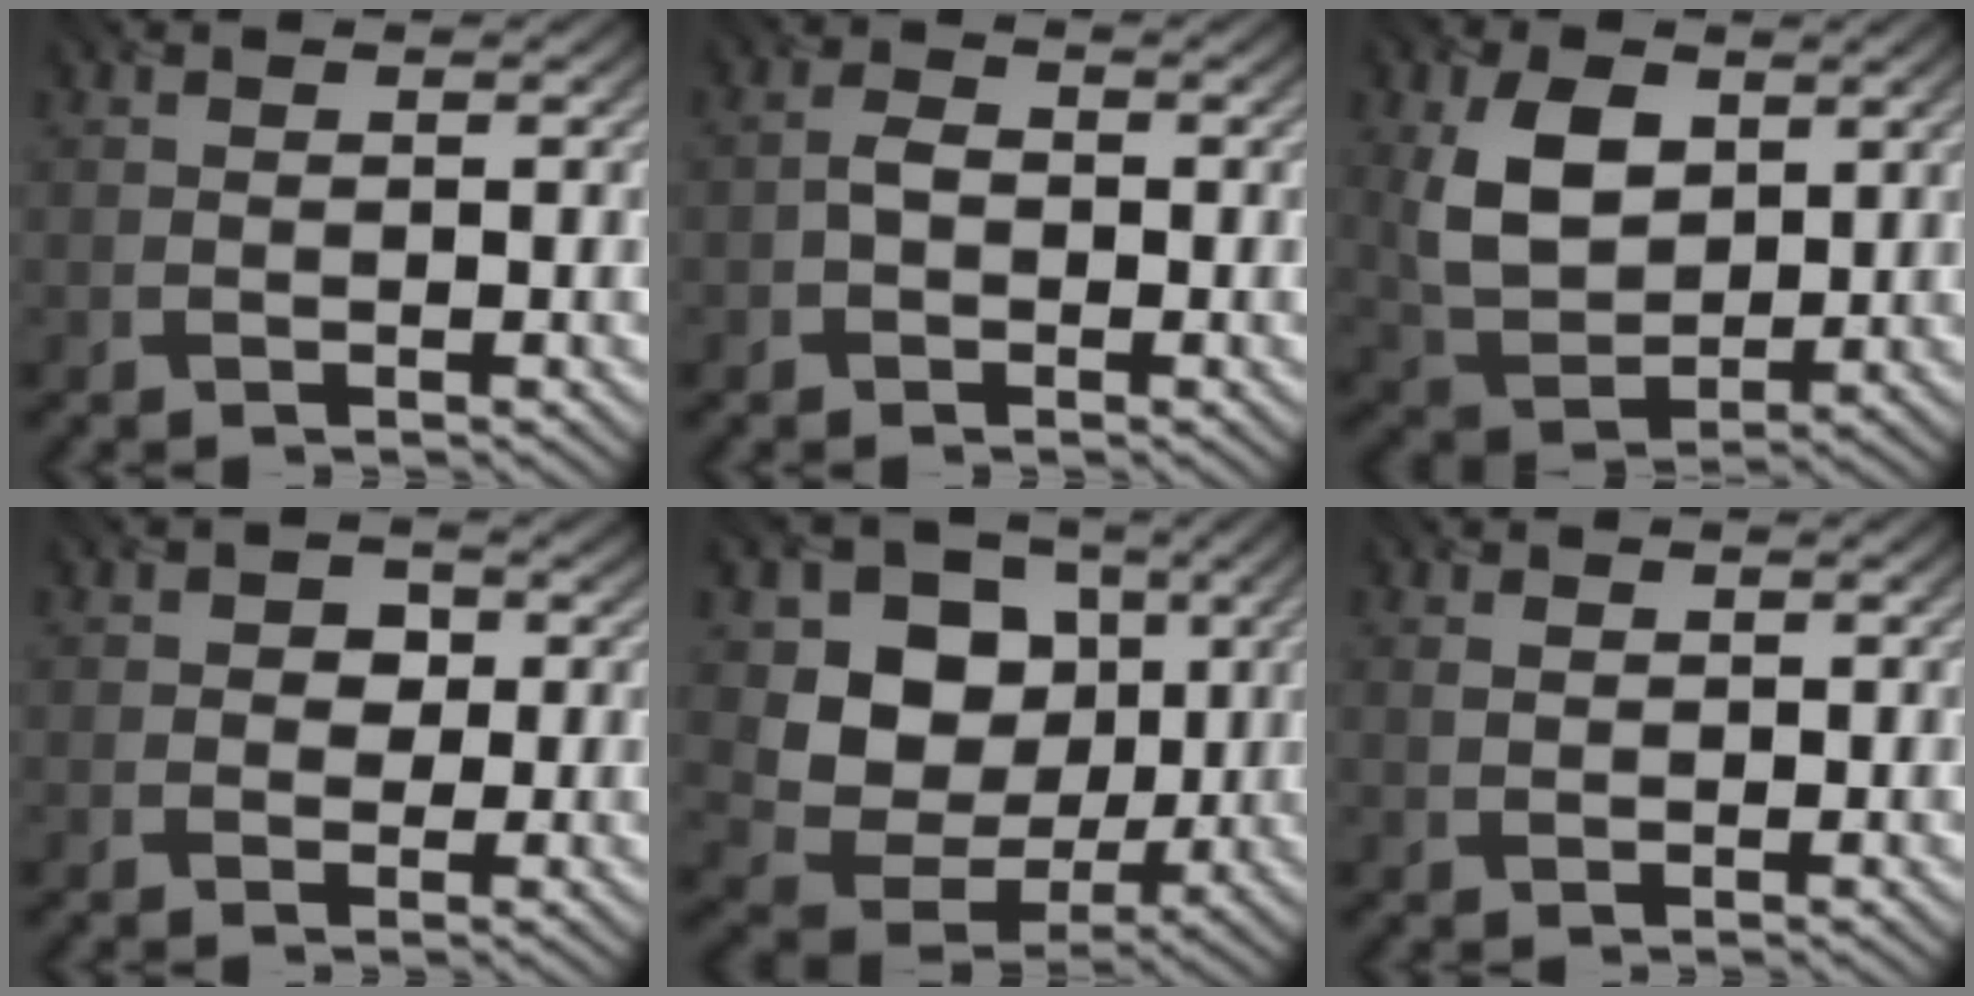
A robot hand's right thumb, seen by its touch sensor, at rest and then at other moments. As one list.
[{"total": 2.0, "force": [-0.5, 1.5, 1.2], "torque": [-0.027, 0.003, -0.015]}, {"total": 9.3, "force": [2.8, 6.1, 6.5], "torque": [-0.149, -0.003, 0.058]}, {"total": 2.7, "force": [0.7, 2.4, 1.2], "torque": [-0.017, -0.001, -0.001]}, {"total": 11.2, "force": [1.9, 9.5, 5.6], "torque": [-0.115, -0.014, 0.018]}, {"total": 1.2, "force": [0.6, 0.8, 0.6], "torque": [-0.017, -0.002, 0.014]}]